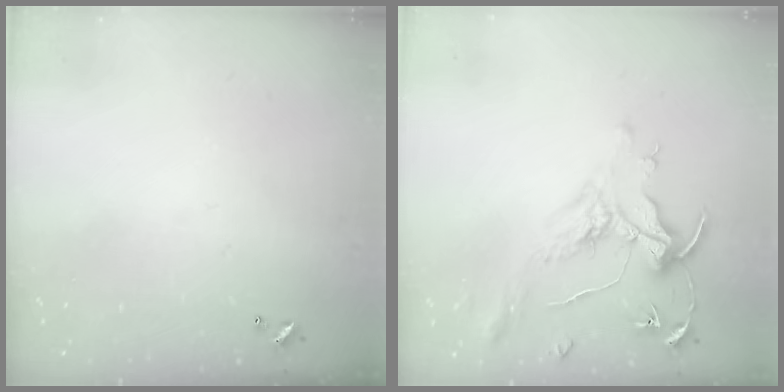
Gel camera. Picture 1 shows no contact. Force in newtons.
{"total": 1.6, "press": 1.4, "slide": 0.7}